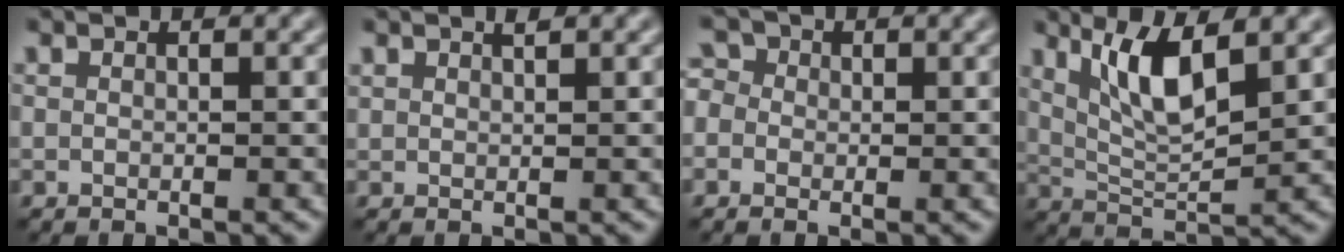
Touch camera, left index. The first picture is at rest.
{"total": 0.6, "force": [0.5, 0.1, 0.3], "torque": [-0.007, 0.002, 0.011]}
{"total": 2.7, "force": [0.4, 2.4, 1.1], "torque": [-0.012, 0.021, -0.016]}
{"total": 5.4, "force": [2.2, 1.6, 4.7], "torque": [-0.094, -0.007, 0.047]}